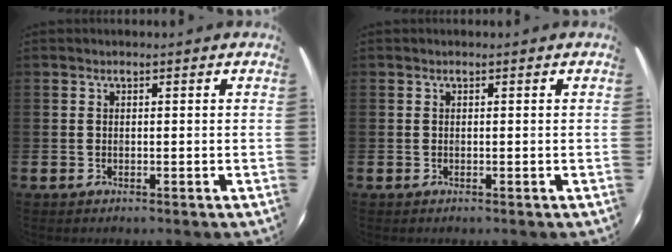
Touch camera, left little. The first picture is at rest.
{"total": 0.0}